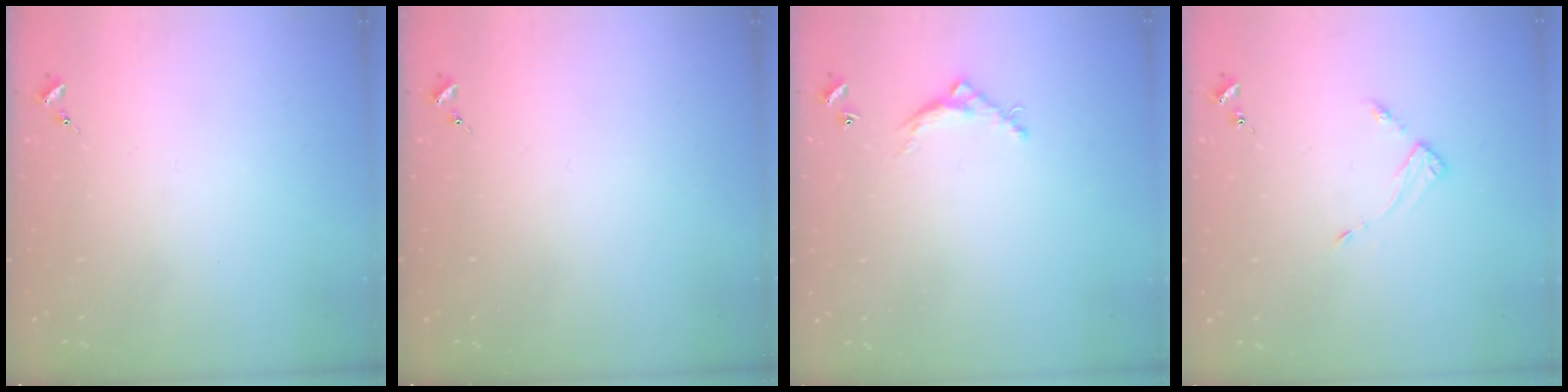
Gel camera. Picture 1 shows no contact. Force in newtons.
{"total": 0.0}
{"total": 6.0, "press": 6.0, "slide": 0.3}
{"total": 3.5, "press": 3.5, "slide": 0.4}